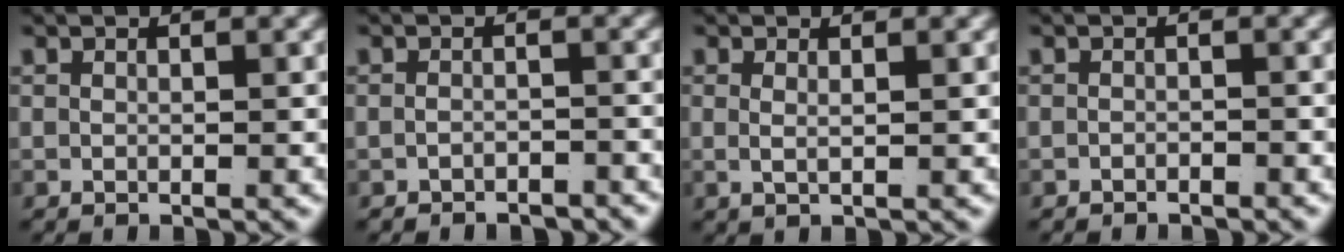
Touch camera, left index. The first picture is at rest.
{"total": 2.2, "force": [-2.2, 0.0, 0.2], "torque": [-0.003, -0.010, -0.032]}
{"total": 1.1, "force": [0.4, -0.3, 0.9], "torque": [-0.027, -0.014, 0.017]}
{"total": 1.1, "force": [-1.1, -0.3, -0.1], "torque": [-0.003, -0.008, -0.014]}